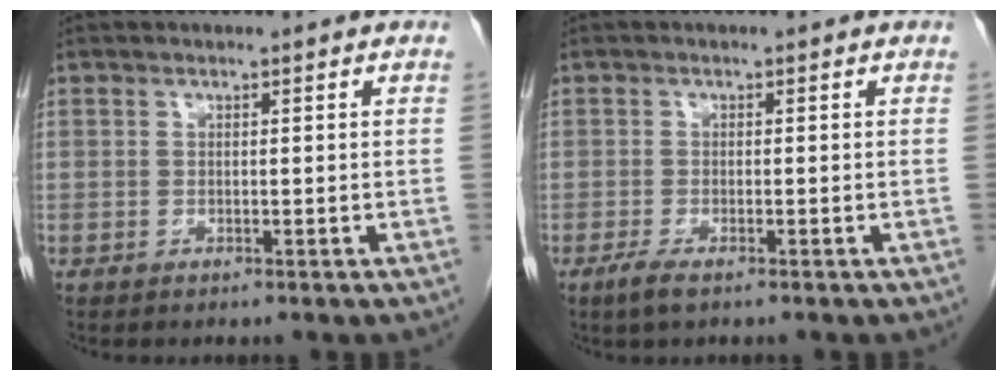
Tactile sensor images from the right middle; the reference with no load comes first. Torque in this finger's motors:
{"motor_torque": [0.46, -0.03, 0.15, 0.04]}